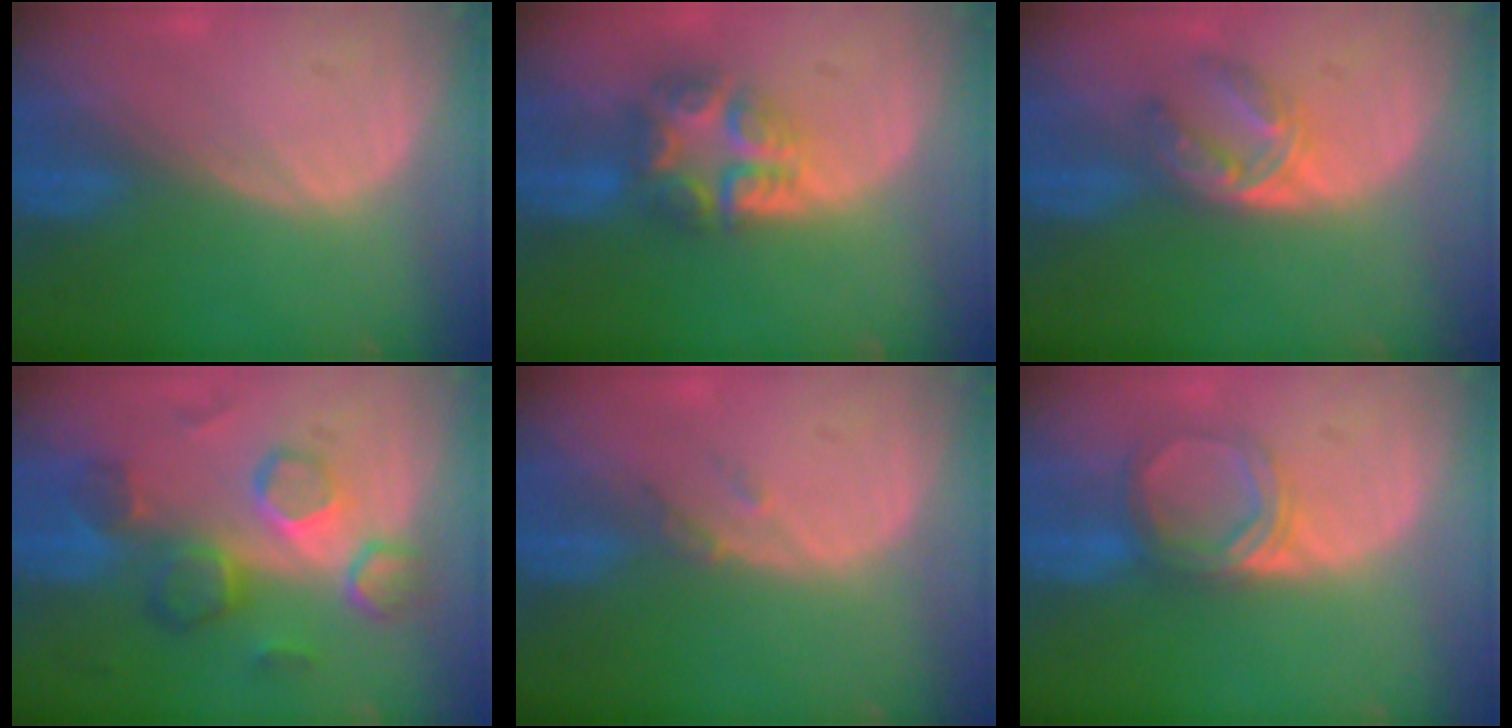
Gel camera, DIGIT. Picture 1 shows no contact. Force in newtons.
{"total": 7.6, "press": 6.6, "slide": 3.7}
{"total": 5.9, "press": 4.8, "slide": 3.4}
{"total": 9.0, "press": 8.6, "slide": 2.8}
{"total": 1.5, "press": 1.3, "slide": 0.7}
{"total": 5.1, "press": 4.8, "slide": 1.8}